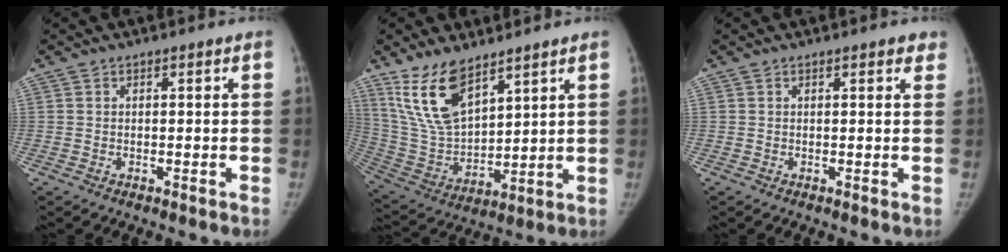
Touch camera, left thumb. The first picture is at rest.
{"total": 14.1, "force": [9.1, 6.4, 8.7], "torque": [-0.141, -0.045, 0.199]}
{"total": 1.9, "force": [1.4, 0.8, 1.1], "torque": [0.004, -0.002, 0.011]}